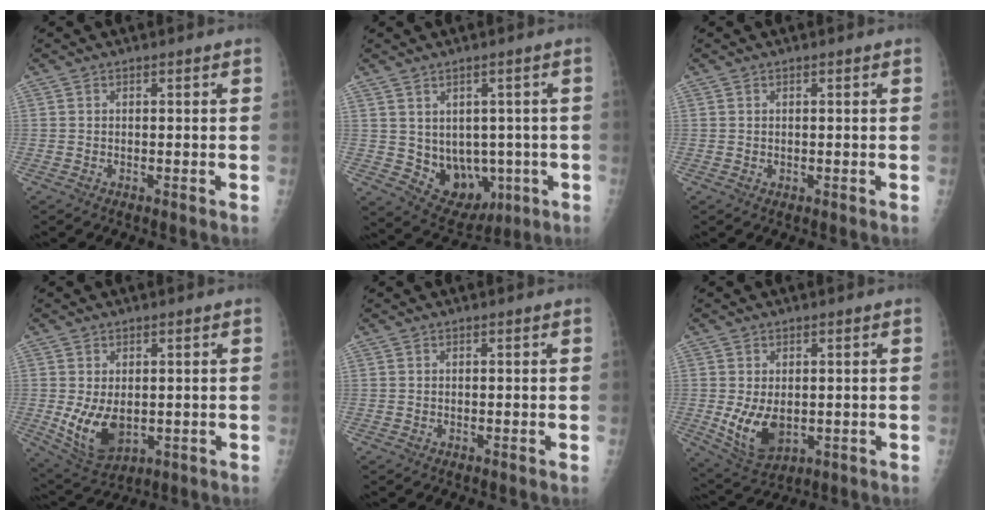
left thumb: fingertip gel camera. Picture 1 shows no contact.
{"total": 10.6, "force": [-1.3, 8.1, 6.7], "torque": [-0.058, 0.000, 0.011]}
{"total": 0.7, "force": [0.4, 0.4, 0.5], "torque": [-0.004, -0.002, 0.007]}
{"total": 8.9, "force": [-0.6, 5.5, 6.9], "torque": [-0.111, -0.018, 0.009]}
{"total": 0.0}
{"total": 8.3, "force": [-0.6, 5.2, 6.4], "torque": [-0.103, -0.017, 0.007]}